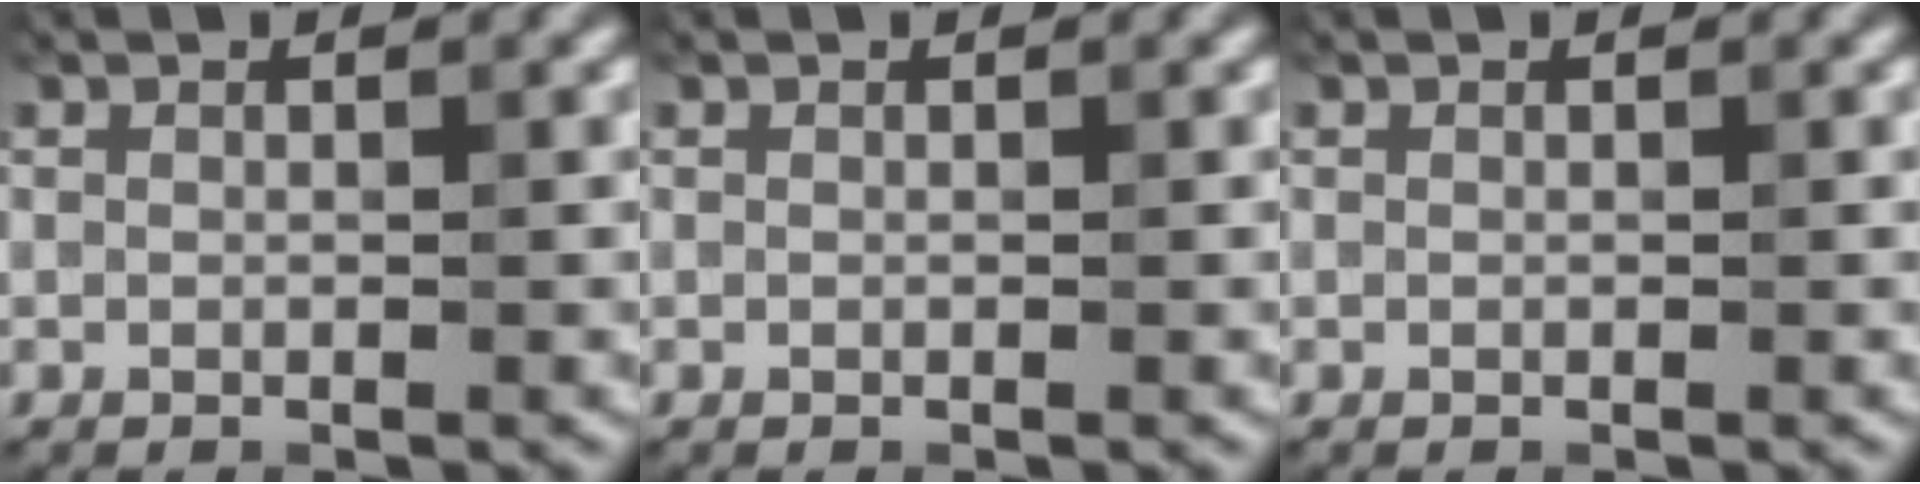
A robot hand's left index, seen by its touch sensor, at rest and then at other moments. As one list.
[{"total": 0.0}, {"total": 0.0}]